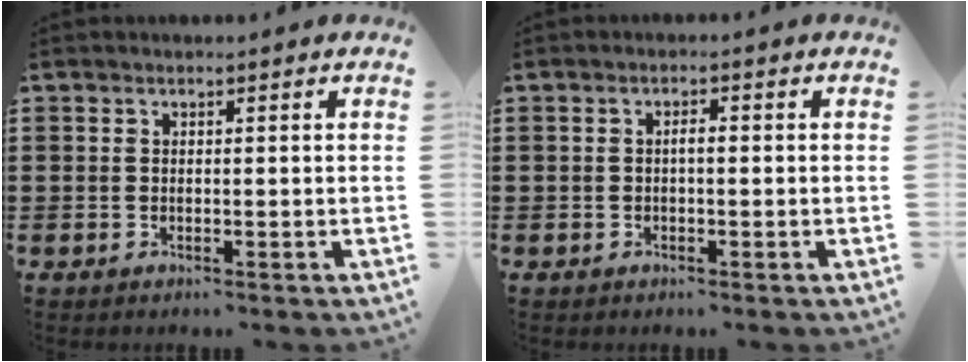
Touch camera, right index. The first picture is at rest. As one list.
[{"total": 1.4, "force": [-0.2, 0.3, 1.3], "torque": [-0.024, 0.002, -0.005]}]